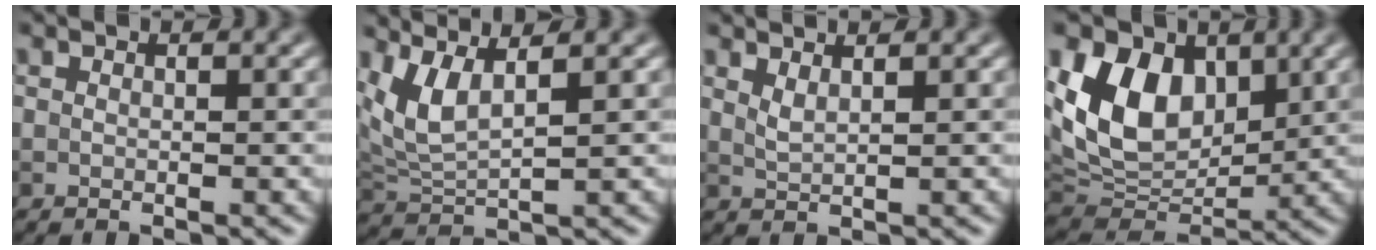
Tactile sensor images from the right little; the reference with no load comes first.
{"total": 4.0, "force": [2.4, 1.2, 3.1], "torque": [-0.079, 0.002, 0.056]}
{"total": 1.4, "force": [1.0, 0.4, 0.9], "torque": [-0.019, -0.001, 0.019]}
{"total": 10.2, "force": [3.1, 7.0, 6.7], "torque": [-0.134, -0.007, 0.051]}